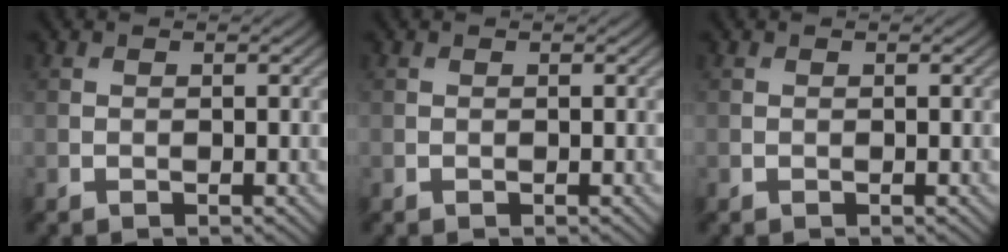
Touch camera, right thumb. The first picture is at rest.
{"total": 0.0}
{"total": 0.0}